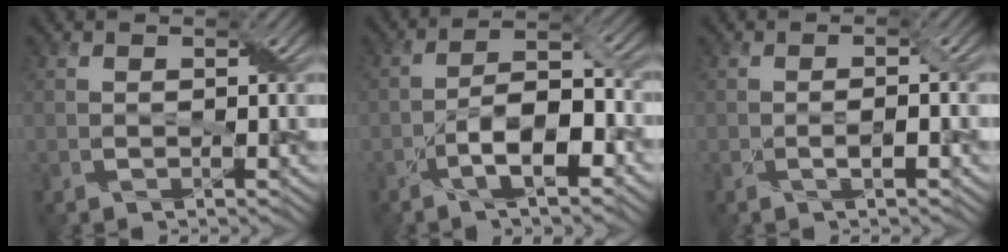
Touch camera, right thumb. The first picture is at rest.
{"total": 8.9, "force": [-4.1, 3.0, 7.4], "torque": [-0.120, 0.012, -0.077]}
{"total": 1.9, "force": [-0.5, 0.3, 1.8], "torque": [-0.034, 0.004, -0.010]}